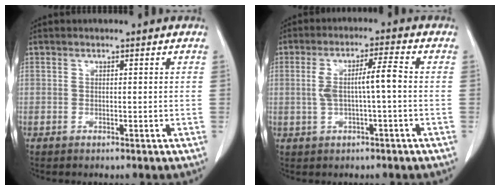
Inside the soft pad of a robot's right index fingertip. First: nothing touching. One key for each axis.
{"total": 5.7, "fx": -0.3, "fy": 0.5, "fz": 5.7, "tx": -0.109, "ty": 0.018, "tz": -0.002}